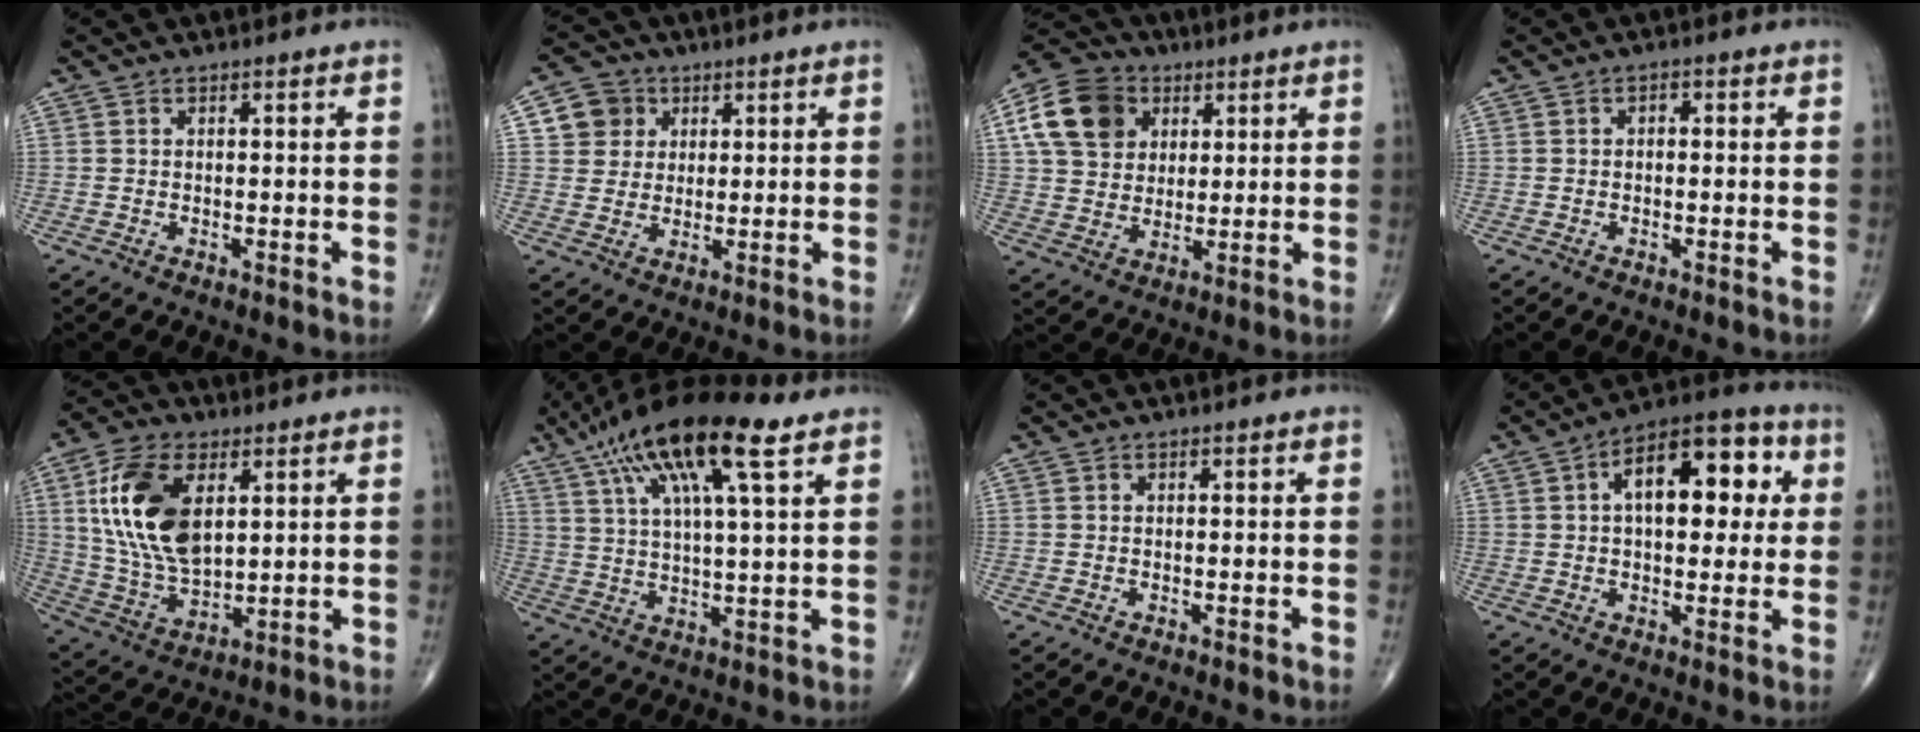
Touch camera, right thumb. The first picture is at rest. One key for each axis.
{"total": 6.6, "fx": 2.2, "fy": 6.1, "fz": 1.4, "tx": 0.007, "ty": -0.003, "tz": 0.036}
{"total": 13.5, "fx": 4.7, "fy": 10.6, "fz": 6.9, "tx": -0.112, "ty": 0.000, "tz": 0.078}
{"total": 1.2, "fx": 0.1, "fy": 0.8, "fz": 0.9, "tx": -0.006, "ty": 0.004, "tz": -0.004}
{"total": 17.9, "fx": 5.0, "fy": 9.9, "fz": 14.1, "tx": -0.267, "ty": -0.014, "tz": 0.100}
{"total": 19.9, "fx": 10.8, "fy": 4.4, "fz": 16.2, "tx": -0.299, "ty": -0.003, "tz": 0.192}
{"total": 0.0}
{"total": 16.6, "fx": 4.0, "fy": 8.6, "fz": 13.6, "tx": -0.159, "ty": 0.023, "tz": 0.051}